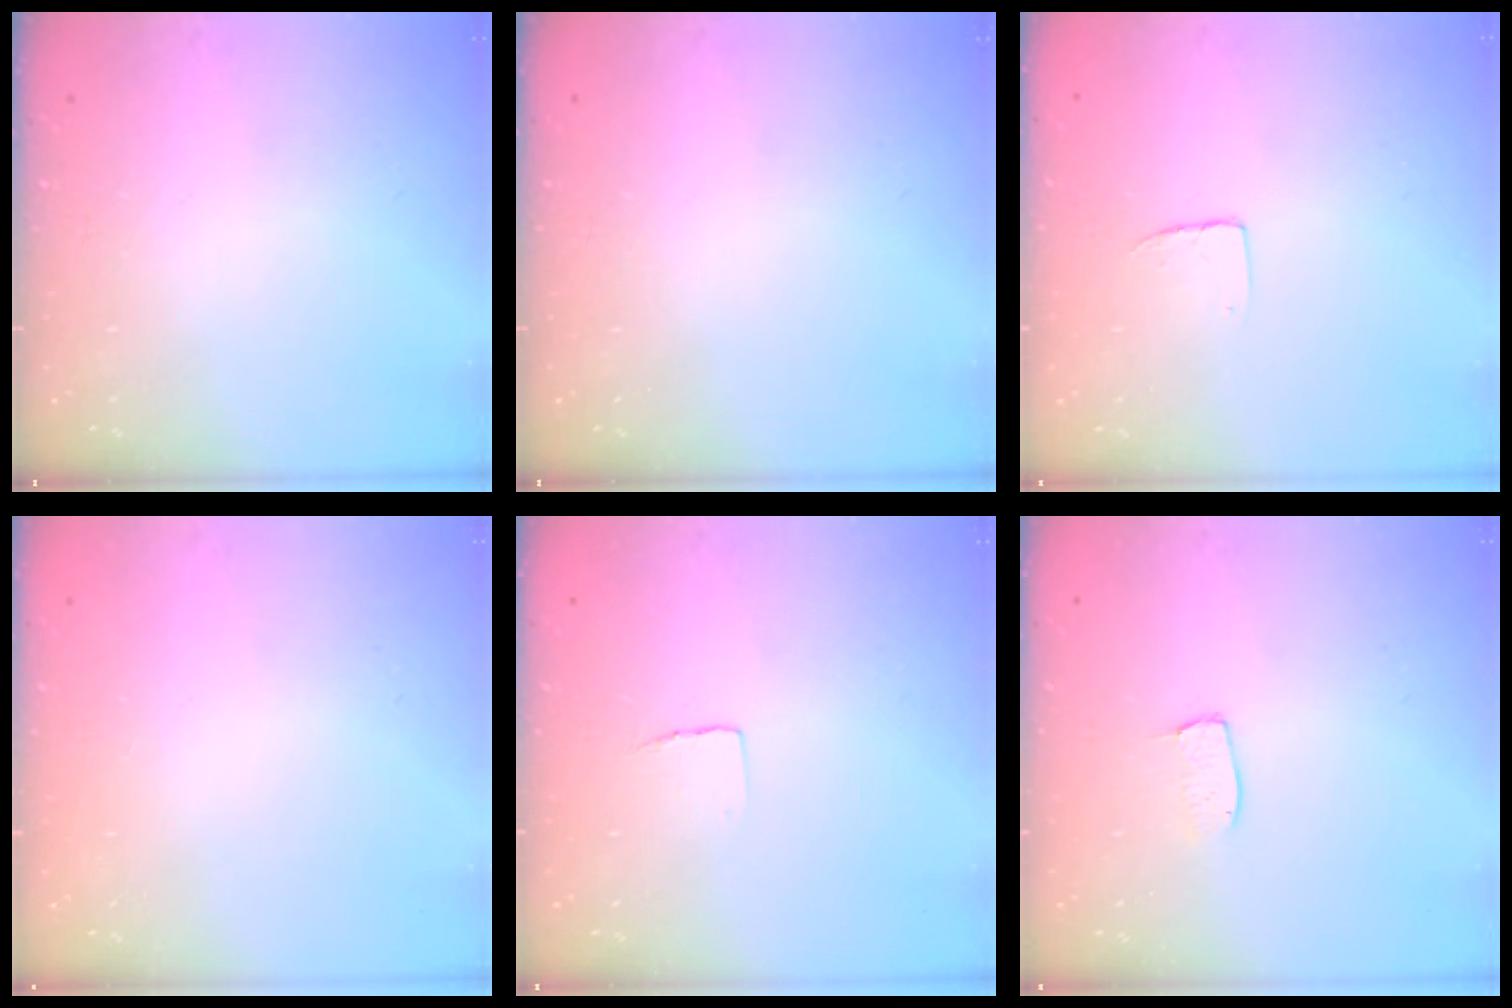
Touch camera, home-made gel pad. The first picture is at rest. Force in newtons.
{"total": 0.0}
{"total": 3.8, "press": 3.8, "slide": 0.2}
{"total": 0.0}
{"total": 4.1, "press": 4.1, "slide": 0.3}
{"total": 3.8, "press": 3.8, "slide": 0.2}